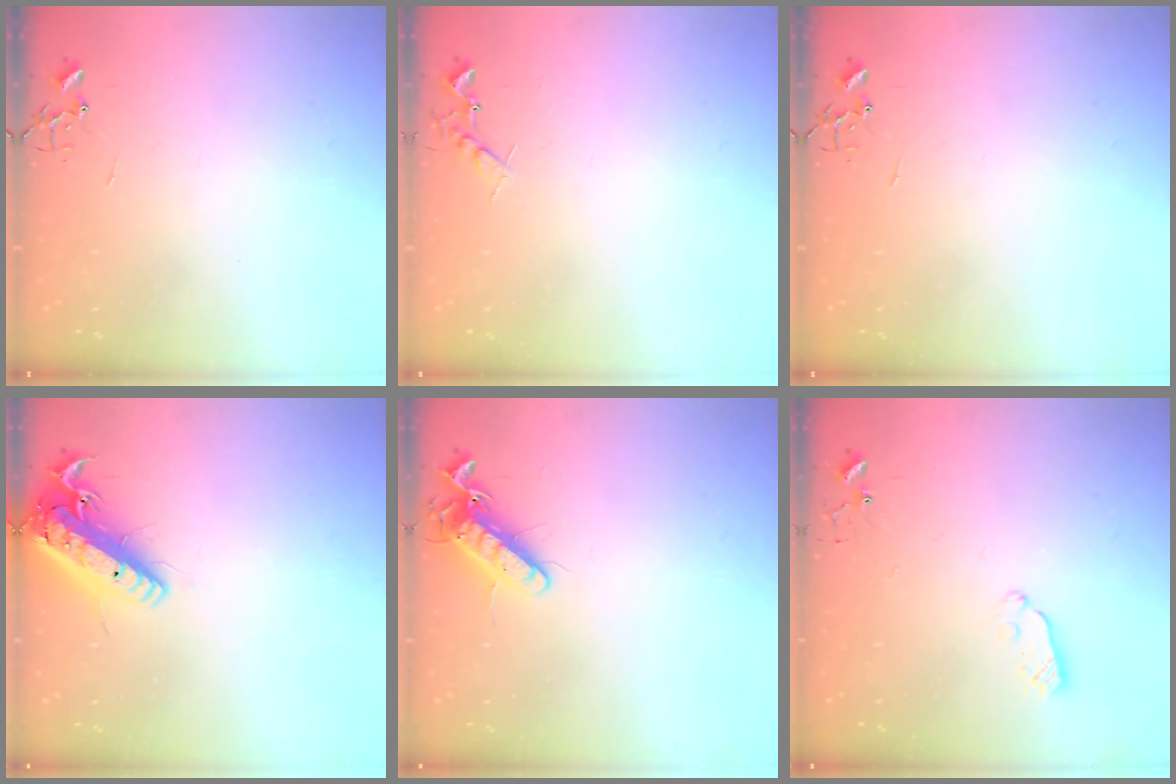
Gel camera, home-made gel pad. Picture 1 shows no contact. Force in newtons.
{"total": 6.6, "press": 6.5, "slide": 0.7}
{"total": 0.0}
{"total": 17.6, "press": 17.2, "slide": 3.6}
{"total": 11.7, "press": 11.6, "slide": 1.7}
{"total": 3.8, "press": 3.8, "slide": 0.6}